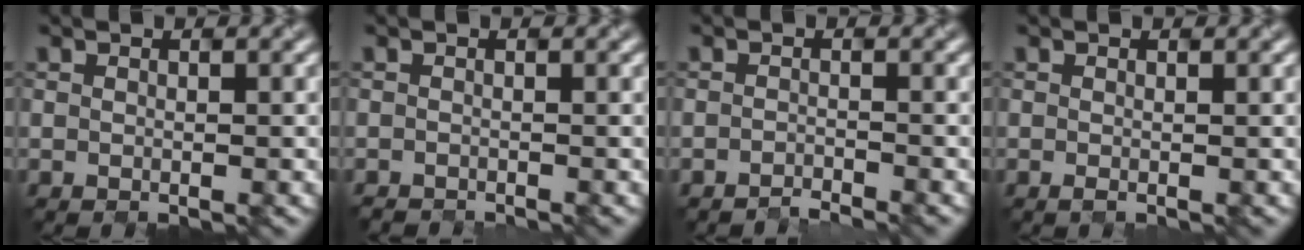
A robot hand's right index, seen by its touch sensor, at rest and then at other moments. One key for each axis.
{"total": 0.5, "fx": -0.4, "fy": 0.0, "fz": -0.3, "tx": 0.010, "ty": -0.002, "tz": -0.011}
{"total": 1.3, "fx": -1.2, "fy": -0.2, "fz": -0.3, "tx": 0.007, "ty": -0.008, "tz": -0.031}
{"total": 0.0}